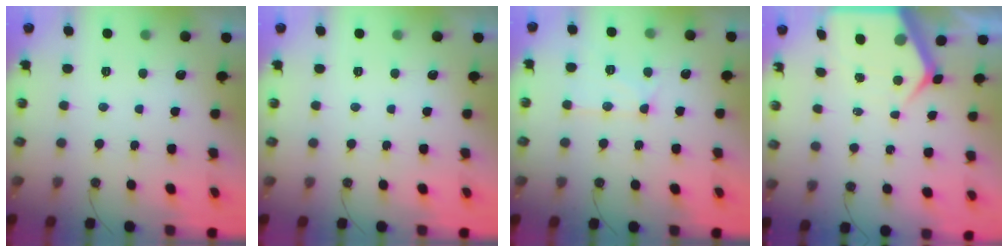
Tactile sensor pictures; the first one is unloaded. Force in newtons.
{"total": 0.0}
{"total": 11.9, "press": 11.9, "slide": 1.1}
{"total": 8.4, "press": 8.3, "slide": 1.0}